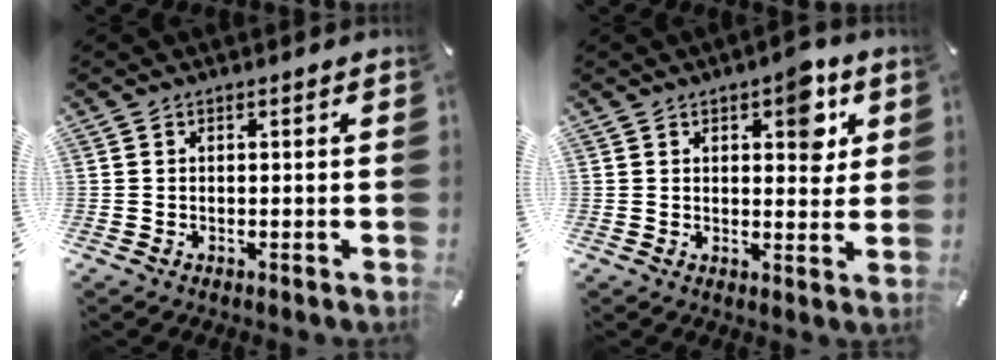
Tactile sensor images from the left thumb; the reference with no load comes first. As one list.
[{"total": 7.9, "force": [3.7, 4.2, 5.6], "torque": [-0.046, -0.020, 0.052]}]